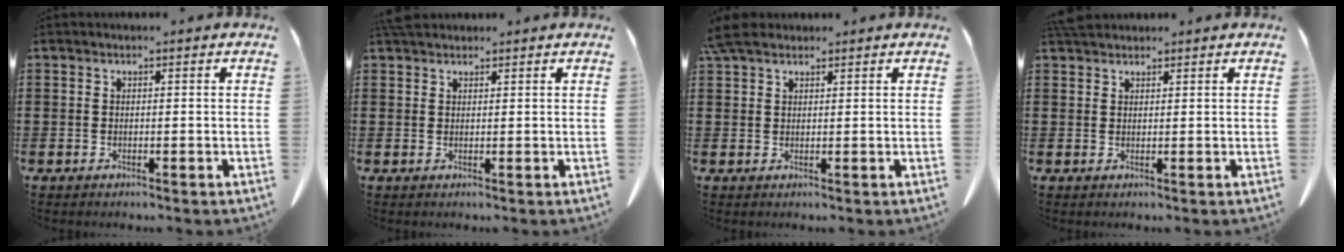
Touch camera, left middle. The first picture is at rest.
{"total": 2.1, "force": [1.8, 0.7, 0.8], "torque": [-0.022, 0.005, 0.036]}
{"total": 3.3, "force": [2.6, 1.2, 1.6], "torque": [-0.040, 0.005, 0.051]}
{"total": 2.5, "force": [2.2, 0.8, 0.8], "torque": [-0.024, 0.004, 0.043]}